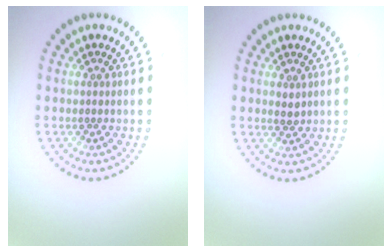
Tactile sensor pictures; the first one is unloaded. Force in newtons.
{"total": 0.9, "press": 0.8, "slide": 0.3}